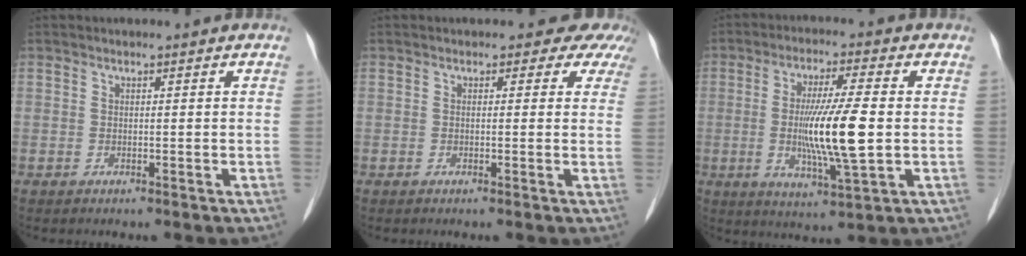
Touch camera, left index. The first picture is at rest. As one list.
[{"total": 4.2, "force": [3.4, 2.3, 0.7], "torque": [0.017, -0.004, 0.007]}, {"total": 11.3, "force": [-0.6, 0.8, 11.2], "torque": [-0.214, -0.015, -0.012]}]